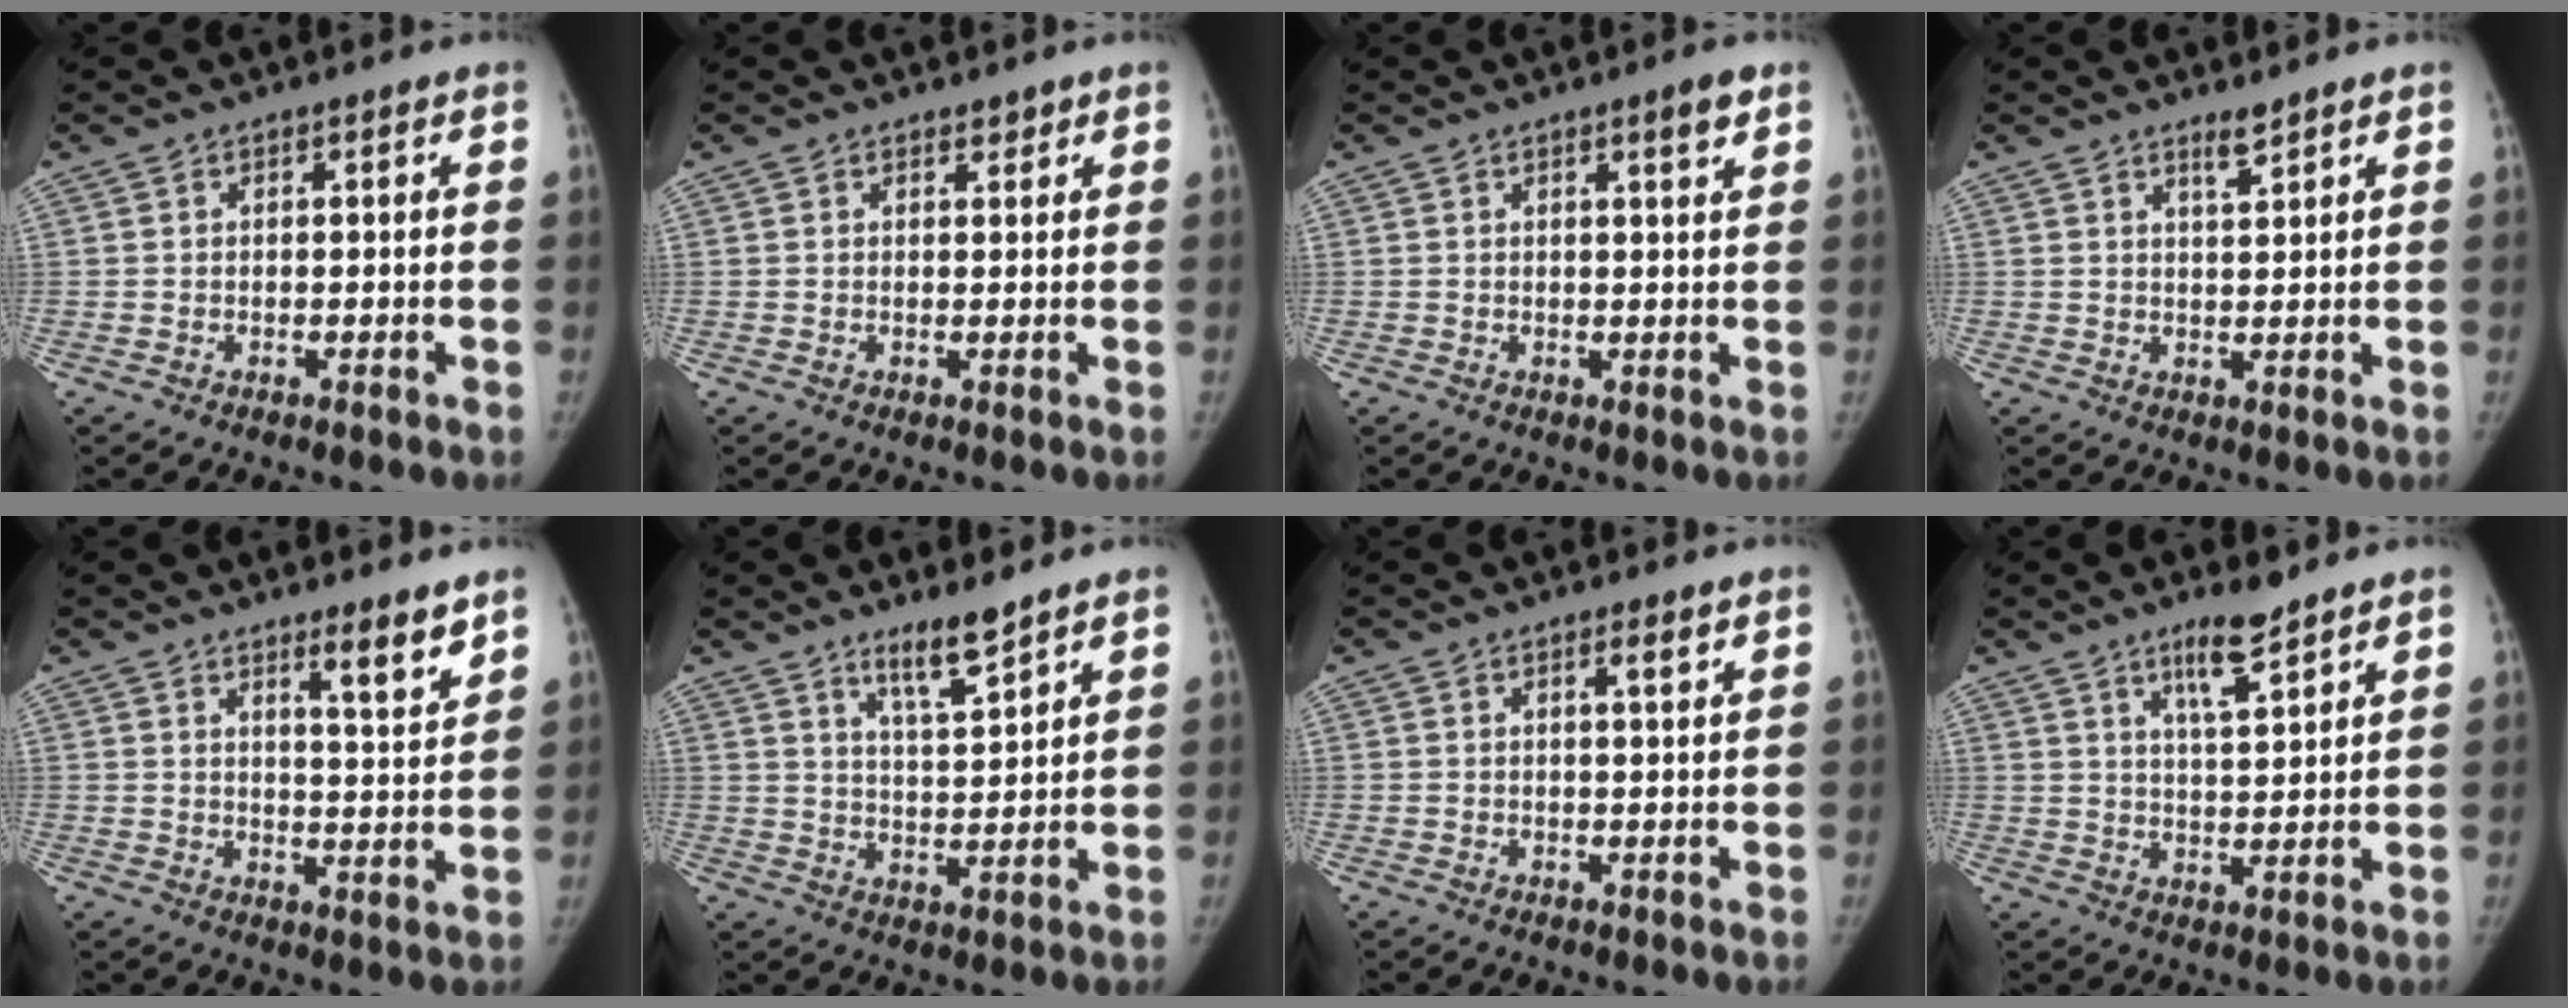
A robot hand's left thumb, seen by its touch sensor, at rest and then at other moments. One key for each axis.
{"total": 1.2, "fx": 1.0, "fy": 0.7, "fz": 0.2, "tx": 0.008, "ty": -0.006, "tz": 0.011}
{"total": 2.9, "fx": 1.8, "fy": 0.4, "fz": 2.3, "tx": -0.029, "ty": -0.012, "tz": 0.027}
{"total": 2.4, "fx": 2.0, "fy": 0.3, "fz": 1.3, "tx": -0.019, "ty": -0.019, "tz": 0.037}
{"total": 6.4, "fx": 4.6, "fy": 0.8, "fz": 4.4, "tx": -0.055, "ty": -0.040, "tz": 0.067}
{"total": 6.7, "fx": 5.2, "fy": 0.7, "fz": 4.1, "tx": -0.067, "ty": -0.043, "tz": 0.093}
{"total": 1.9, "fx": 1.3, "fy": 0.2, "fz": 1.5, "tx": -0.022, "ty": -0.008, "tz": 0.021}
{"total": 7.1, "fx": 5.0, "fy": 1.3, "fz": 4.8, "tx": -0.075, "ty": -0.035, "tz": 0.087}